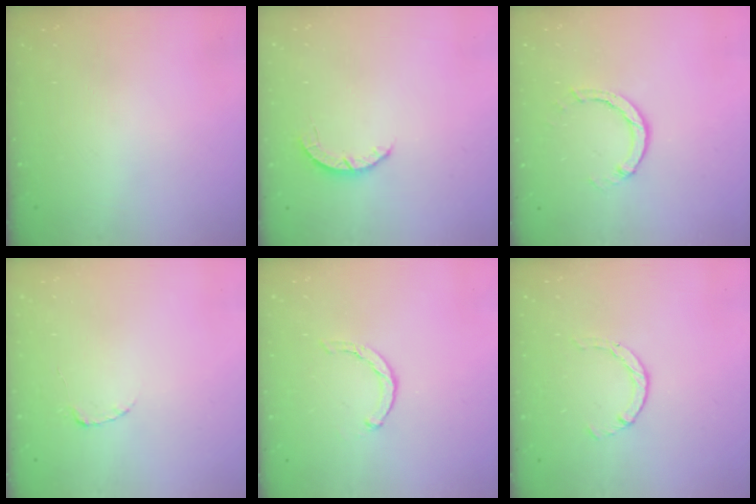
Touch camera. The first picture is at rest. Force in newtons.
{"total": 2.8, "press": 2.8, "slide": 0.4}
{"total": 2.7, "press": 2.7, "slide": 0.3}
{"total": 2.2, "press": 2.2, "slide": 0.3}
{"total": 1.1, "press": 1.1, "slide": 0.2}
{"total": 2.1, "press": 2.1, "slide": 0.3}